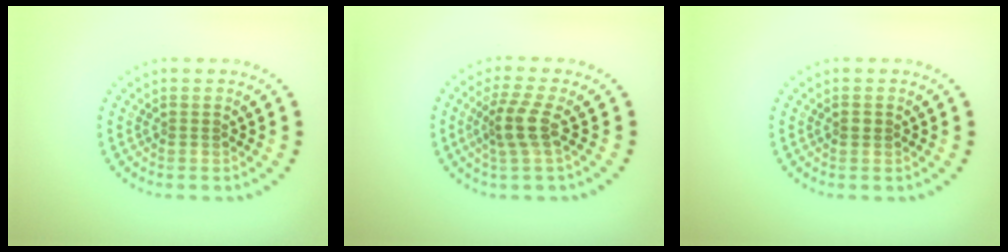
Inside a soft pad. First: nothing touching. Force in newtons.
{"total": 2.8, "press": 2.2, "slide": 1.8}
{"total": 0.8, "press": 0.8, "slide": 0.1}